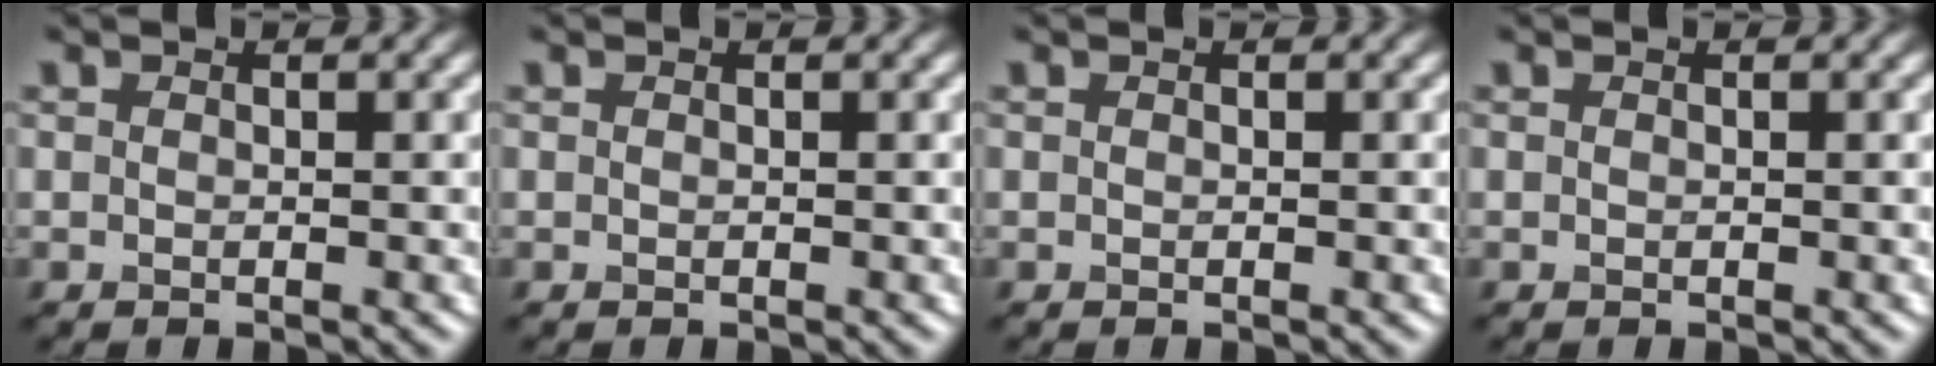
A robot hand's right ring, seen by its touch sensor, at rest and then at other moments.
{"total": 0.0}
{"total": 0.0}
{"total": 0.0}